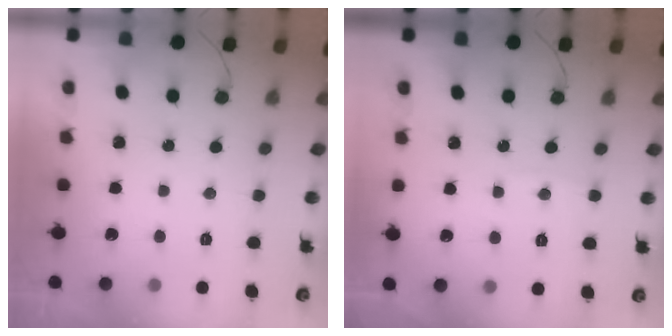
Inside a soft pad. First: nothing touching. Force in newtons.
{"total": 2.8, "press": 2.8, "slide": 0.3}